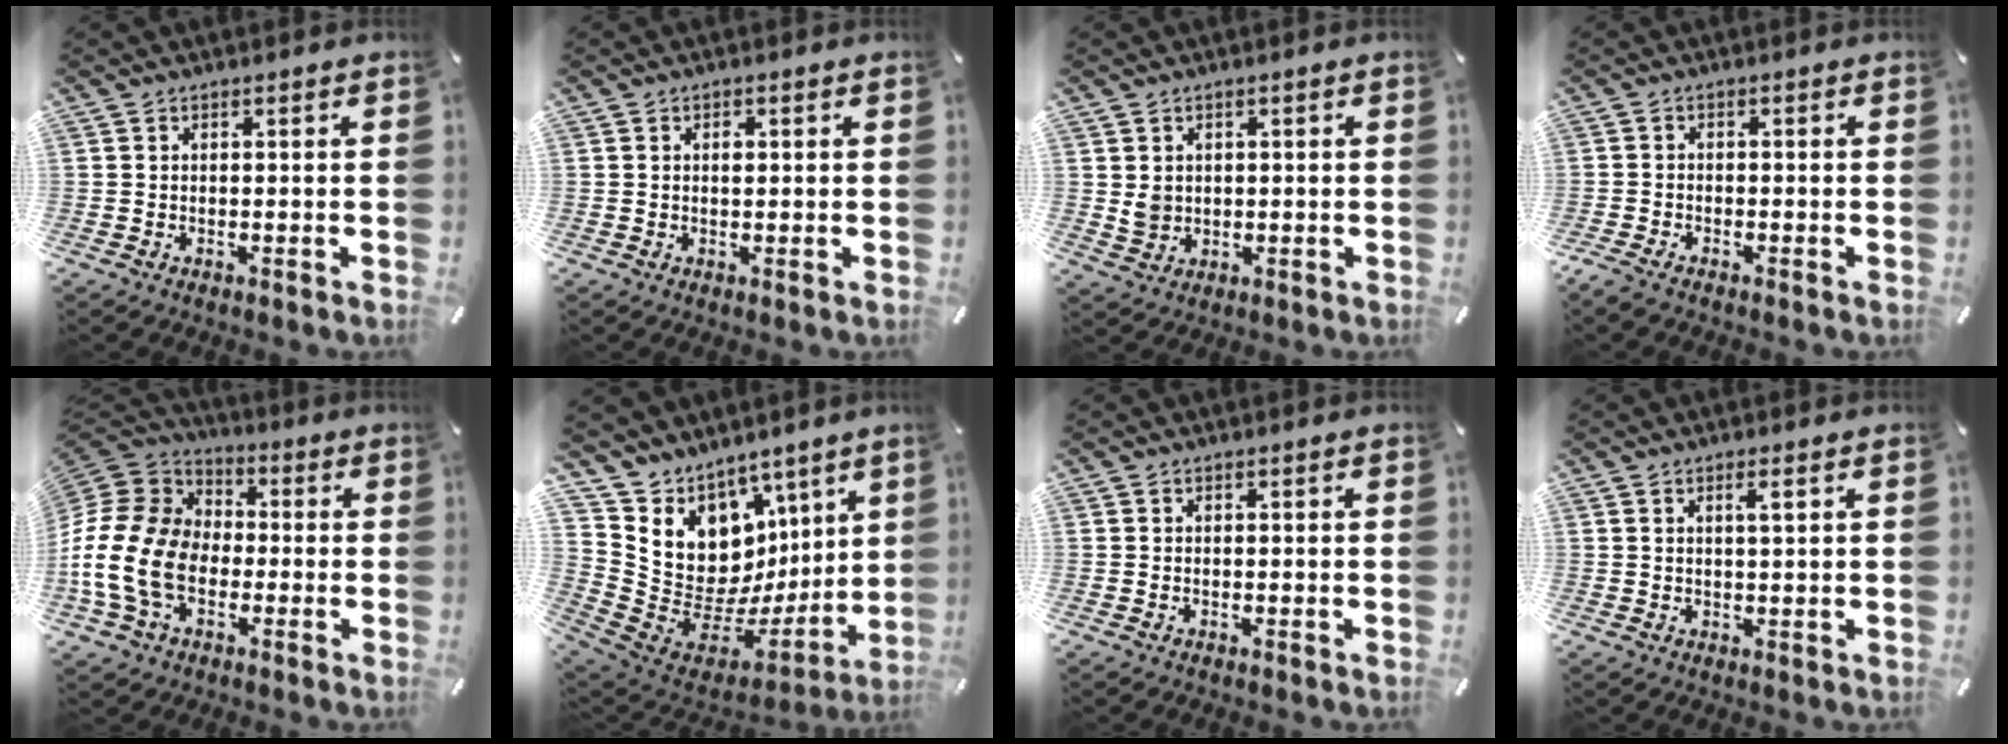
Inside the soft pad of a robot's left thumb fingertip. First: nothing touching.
{"total": 1.4, "force": [0.2, 0.9, 1.1], "torque": [-0.016, 0.000, 0.001]}
{"total": 3.5, "force": [0.4, 3.3, 1.0], "torque": [-0.013, 0.001, 0.007]}
{"total": 1.9, "force": [-1.6, 0.5, 0.9], "torque": [-0.029, 0.000, -0.036]}
{"total": 17.7, "force": [-5.4, 13.4, 10.3], "torque": [-0.231, 0.036, -0.098]}
{"total": 10.7, "force": [4.6, 9.6, 0.9], "torque": [-0.011, -0.106, 0.107]}
{"total": 0.7, "force": [-0.3, 0.3, 0.5], "torque": [-0.010, -0.001, -0.005]}
{"total": 2.4, "force": [0.9, 0.5, 2.1], "torque": [-0.044, 0.004, 0.014]}